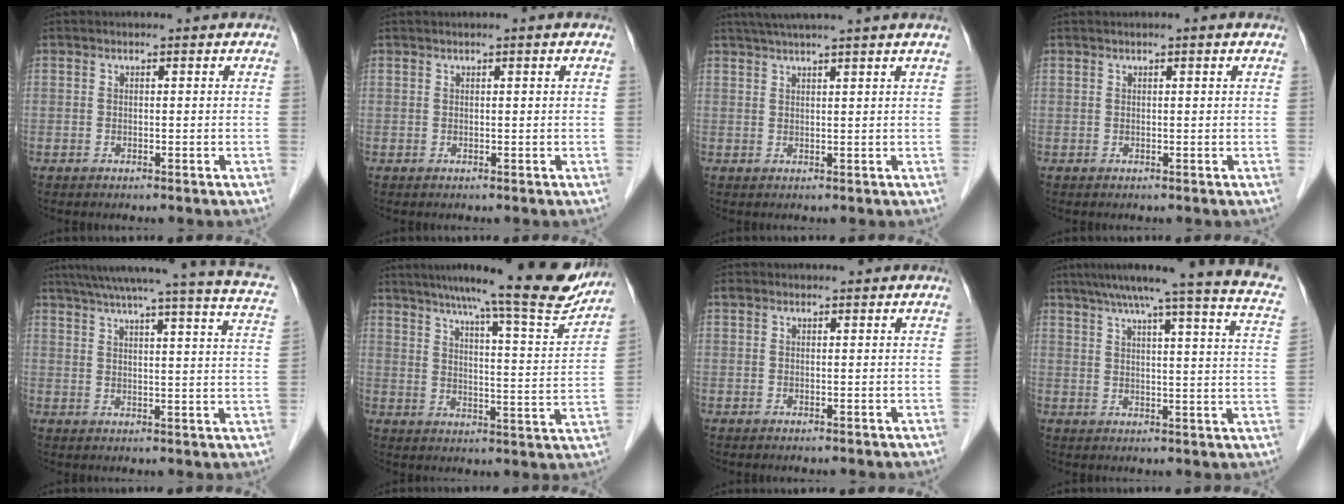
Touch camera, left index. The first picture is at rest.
{"total": 0.6, "force": [0.3, -0.1, 0.5], "torque": [-0.013, 0.001, 0.009]}
{"total": 6.6, "force": [5.3, -1.5, 3.6], "torque": [-0.050, 0.025, 0.078]}
{"total": 0.8, "force": [0.5, -0.1, 0.6], "torque": [-0.014, 0.004, 0.009]}
{"total": 23.6, "force": [19.2, 0.7, 13.7], "torque": [-0.205, -0.005, 0.230]}
{"total": 18.6, "force": [16.3, 1.0, 8.9], "torque": [-0.128, -0.031, 0.212]}
{"total": 0.5, "force": [0.4, 0.4, 0.1], "torque": [-0.011, 0.013, 0.012]}
{"total": 19.5, "force": [14.7, 0.3, 12.8], "torque": [-0.189, -0.002, 0.173]}